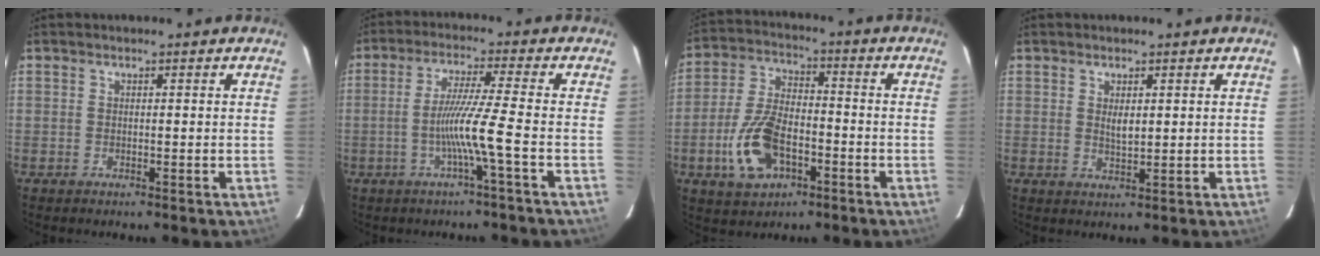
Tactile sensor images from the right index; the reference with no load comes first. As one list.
[{"total": 7.9, "force": [-2.7, -2.0, 7.1], "torque": [-0.136, -0.007, -0.048]}, {"total": 12.8, "force": [-5.0, 7.2, 9.4], "torque": [-0.200, 0.005, -0.082]}, {"total": 2.7, "force": [0.7, 1.2, 2.3], "torque": [-0.037, -0.002, 0.015]}]